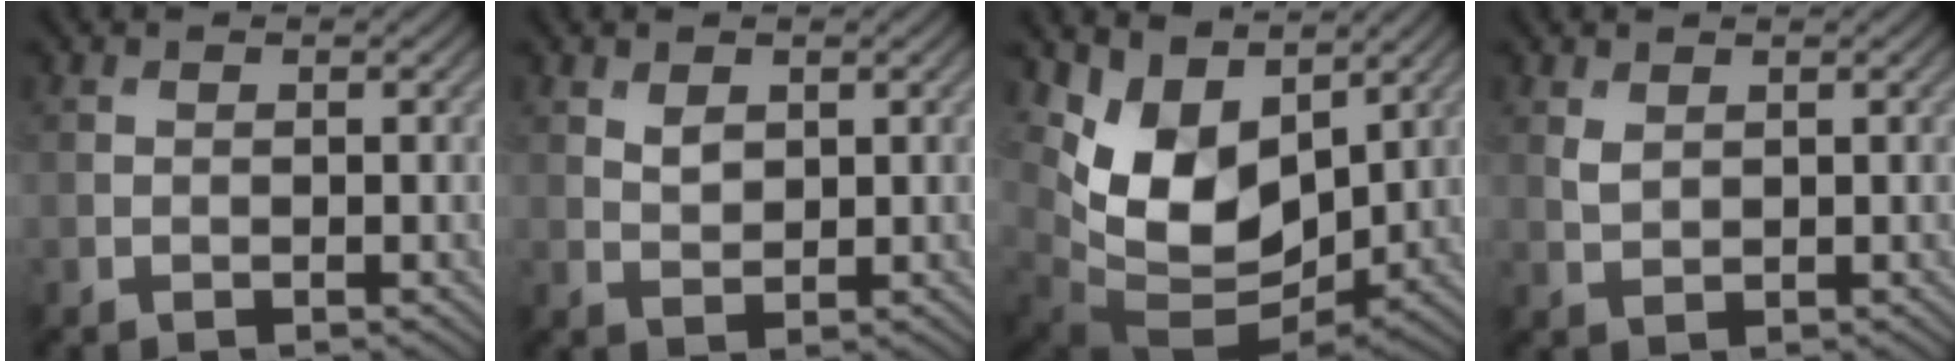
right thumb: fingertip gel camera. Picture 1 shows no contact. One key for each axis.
{"total": 1.8, "fx": 1.0, "fy": 1.1, "fz": 1.1, "tx": -0.025, "ty": -0.003, "tz": 0.023}
{"total": 11.6, "fx": 4.3, "fy": 7.4, "fz": 7.9, "tx": -0.177, "ty": -0.006, "tz": 0.088}
{"total": 1.4, "fx": 0.8, "fy": 0.7, "fz": 0.8, "tx": -0.026, "ty": -0.002, "tz": 0.022}